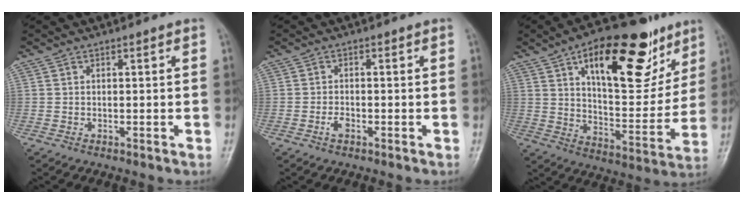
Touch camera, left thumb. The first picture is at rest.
{"total": 1.8, "force": [-0.9, 1.0, 1.2], "torque": [-0.022, 0.004, -0.019]}
{"total": 24.4, "force": [12.7, 10.6, 17.9], "torque": [-0.219, -0.038, 0.201]}